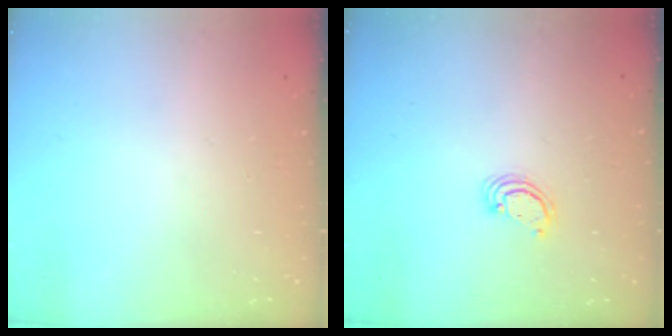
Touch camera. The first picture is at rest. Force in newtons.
{"total": 2.3, "press": 2.3, "slide": 0.3}